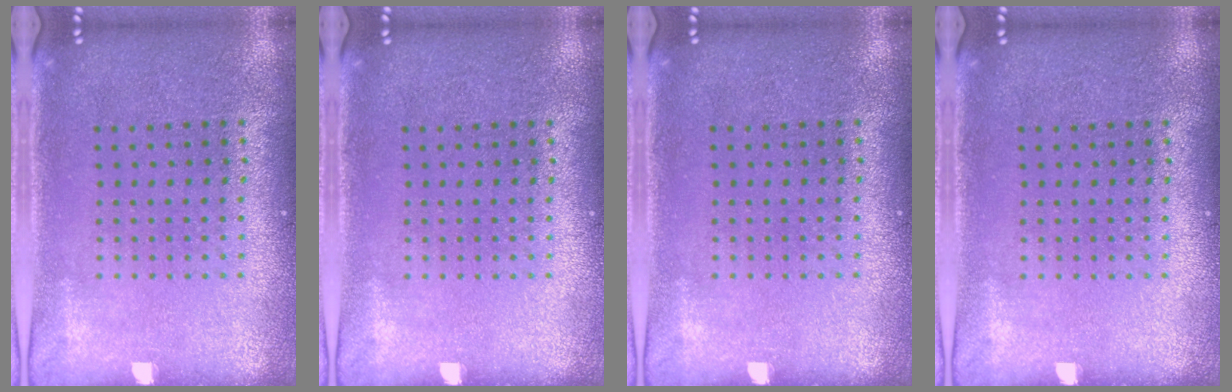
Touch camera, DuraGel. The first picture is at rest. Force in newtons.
{"total": 0.0}
{"total": 0.0}
{"total": 0.0}